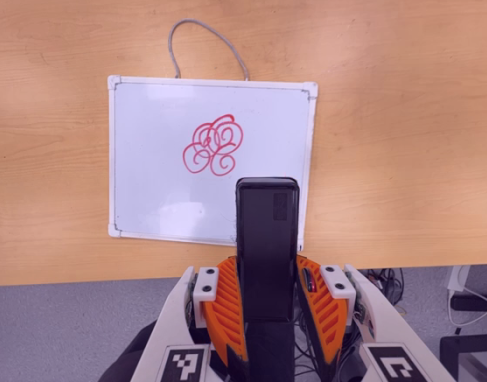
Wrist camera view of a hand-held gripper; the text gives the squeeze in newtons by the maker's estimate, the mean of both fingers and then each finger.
{"total": 5.0, "left": 3.4, "right": 6.6}